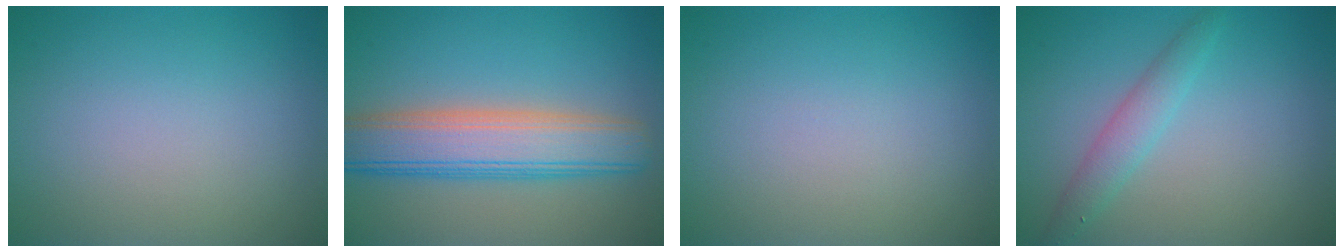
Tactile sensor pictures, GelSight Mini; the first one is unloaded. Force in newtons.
{"total": 7.3, "press": 7.3, "slide": 0.4}
{"total": 0.0}
{"total": 2.3, "press": 2.3, "slide": 0.0}